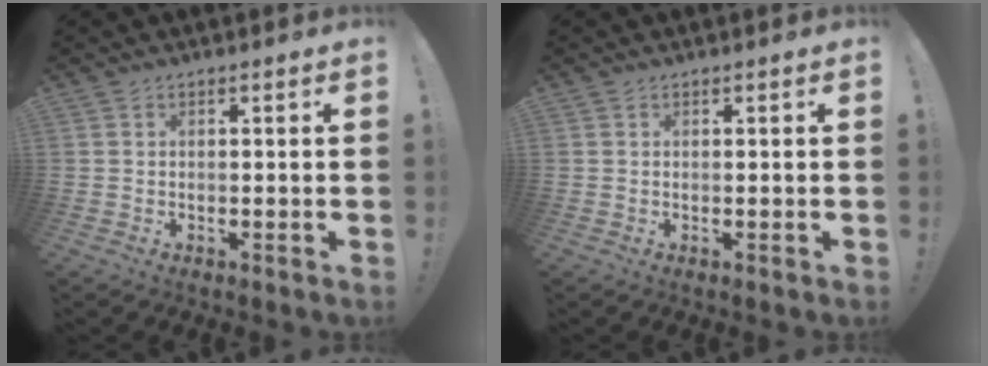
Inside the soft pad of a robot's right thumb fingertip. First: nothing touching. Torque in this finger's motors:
{"motor_torque": [0.15, 0.06, -0.07, 0.15, 0.00]}